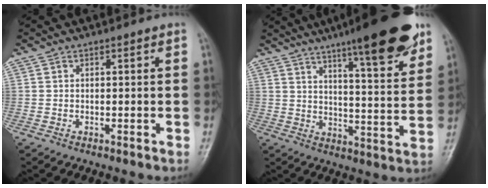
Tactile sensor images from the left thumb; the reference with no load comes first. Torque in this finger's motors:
{"motor_torque": [2.85, 1.32, 1.72, -1.05, 0.12]}